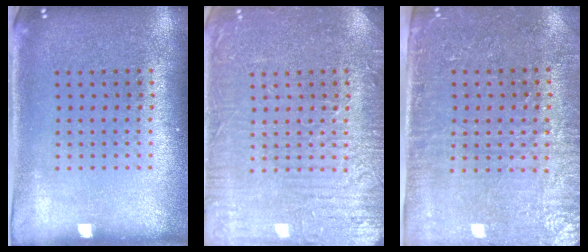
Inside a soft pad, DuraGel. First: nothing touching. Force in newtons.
{"total": 5.8, "press": 5.7, "slide": 0.8}
{"total": 3.3, "press": 3.0, "slide": 1.3}